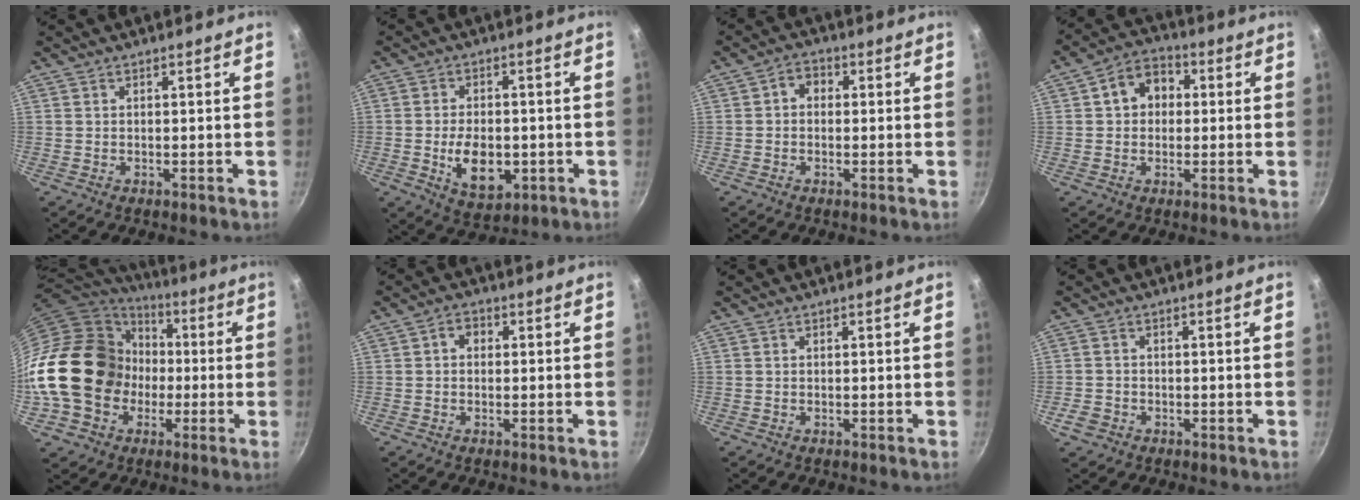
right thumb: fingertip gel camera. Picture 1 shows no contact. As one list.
[{"total": 9.7, "force": [-1.9, 6.1, 7.4], "torque": [-0.102, -0.001, -0.021]}, {"total": 3.5, "force": [0.2, 2.8, 2.1], "torque": [-0.022, 0.008, -0.005]}, {"total": 8.2, "force": [1.3, 6.5, 4.8], "torque": [-0.039, 0.018, 0.008]}, {"total": 23.3, "force": [-1.5, 19.3, 13.0], "torque": [-0.234, 0.049, -0.014]}, {"total": 2.9, "force": [0.4, 2.3, 1.7], "torque": [-0.018, 0.006, 0.000]}, {"total": 0.0}, {"total": 3.1, "force": [-1.5, 2.4, 1.2], "torque": [-0.019, 0.013, -0.025]}]